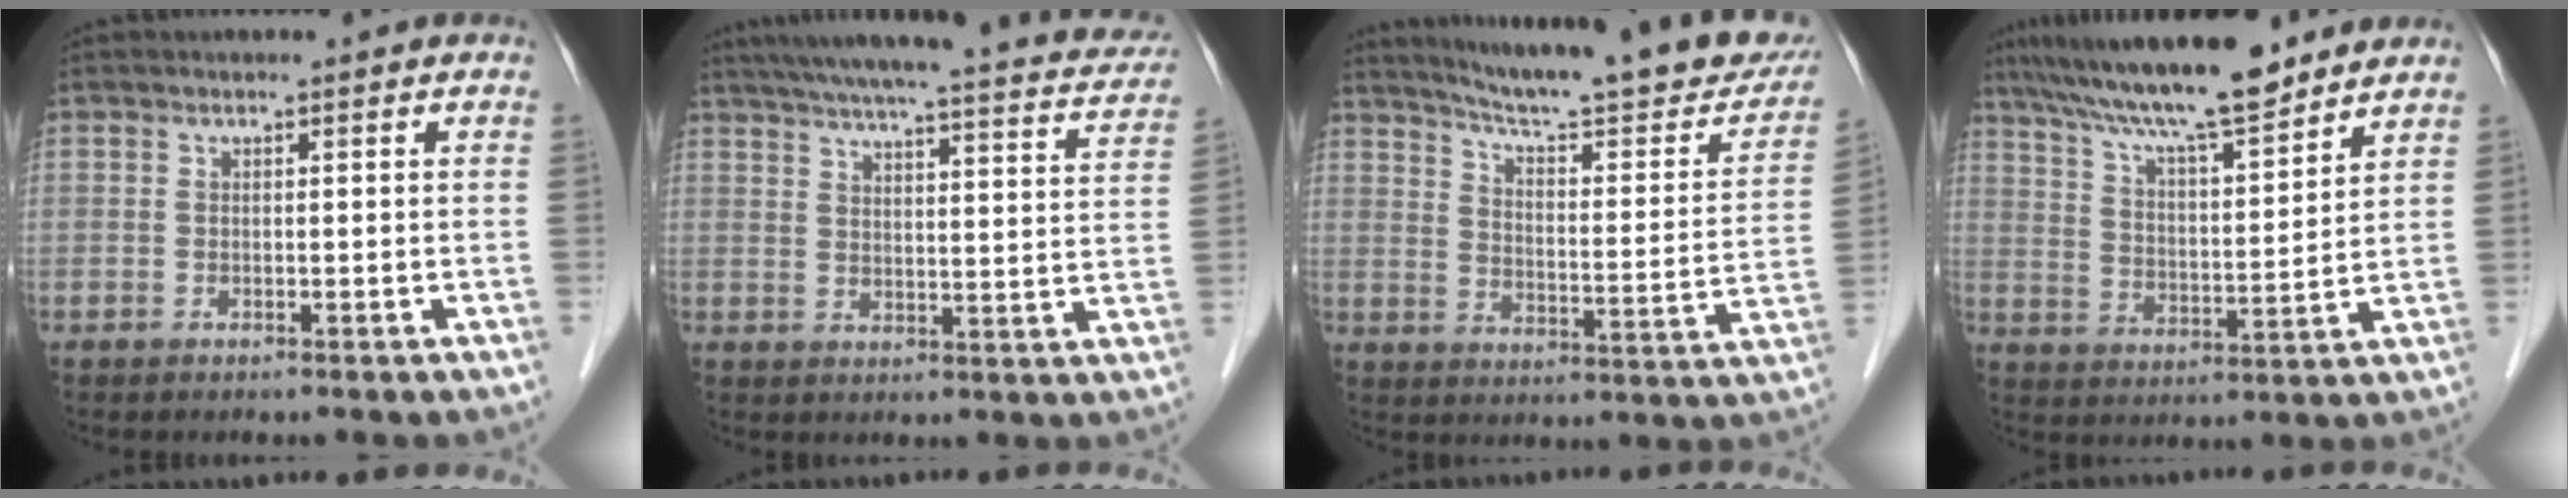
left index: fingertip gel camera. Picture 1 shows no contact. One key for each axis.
{"total": 27.0, "fx": 24.0, "fy": 3.5, "fz": 12.0, "tx": -0.183, "ty": -0.022, "tz": 0.289}
{"total": 25.1, "fx": 21.5, "fy": 3.1, "fz": 12.6, "tx": -0.183, "ty": -0.043, "tz": 0.275}
{"total": 15.4, "fx": 12.9, "fy": 1.9, "fz": 8.3, "tx": -0.143, "ty": 0.017, "tz": 0.217}